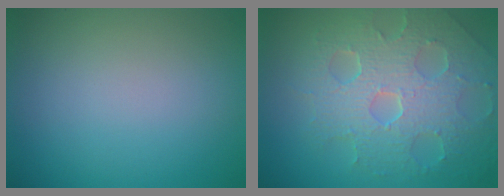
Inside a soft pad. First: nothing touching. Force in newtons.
{"total": 8.6, "press": 5.9, "slide": 6.2}